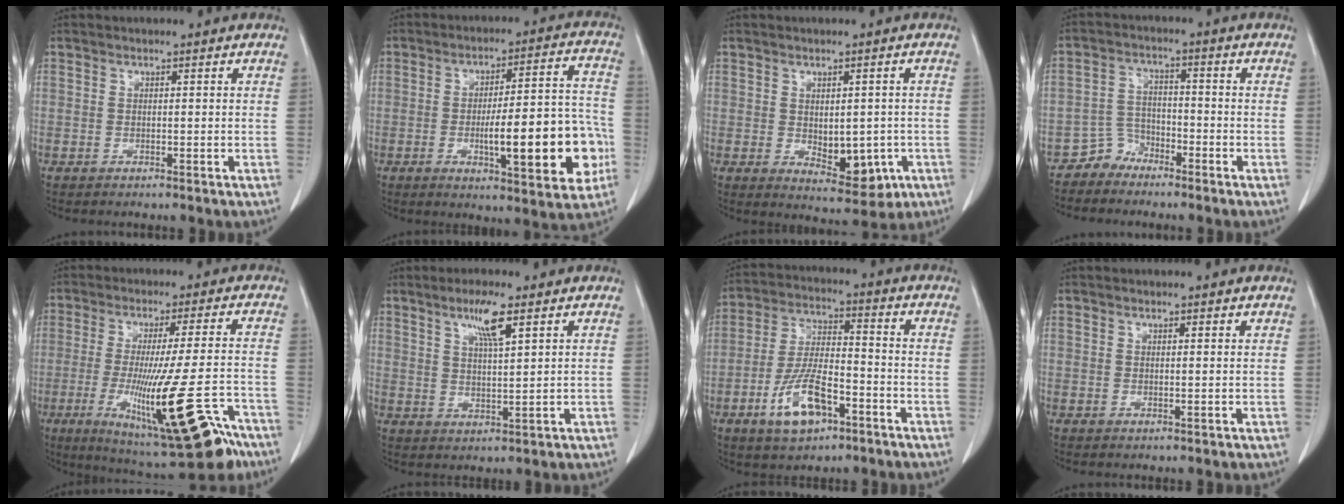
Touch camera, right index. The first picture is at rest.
{"total": 16.6, "force": [-4.1, 3.6, 15.7], "torque": [-0.215, 0.017, -0.052]}
{"total": 7.3, "force": [-1.6, 4.0, 5.9], "torque": [-0.073, -0.003, -0.005]}
{"total": 3.9, "force": [-3.2, 2.3, -0.4], "torque": [0.016, 0.010, -0.063]}
{"total": 19.8, "force": [-9.8, 2.1, 17.1], "torque": [-0.244, -0.031, -0.144]}
{"total": 6.2, "force": [3.5, 0.4, 5.1], "torque": [-0.095, -0.003, 0.063]}
{"total": 10.8, "force": [-5.1, 4.1, 8.6], "torque": [-0.179, -0.001, -0.090]}
{"total": 1.0, "force": [0.9, 0.1, 0.5], "torque": [-0.008, -0.005, 0.013]}